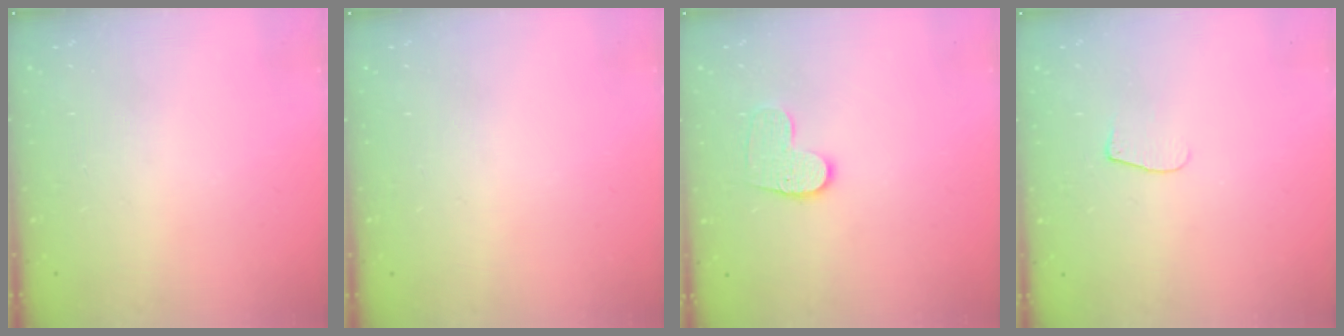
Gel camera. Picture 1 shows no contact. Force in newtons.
{"total": 0.0}
{"total": 9.2, "press": 9.2, "slide": 0.3}
{"total": 6.2, "press": 6.2, "slide": 0.7}